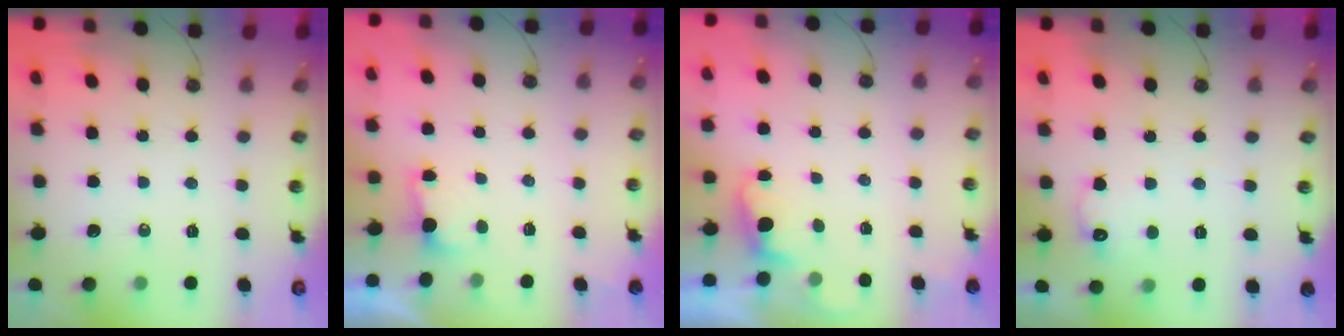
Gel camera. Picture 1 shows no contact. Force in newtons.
{"total": 2.2, "press": 2.0, "slide": 0.9}
{"total": 0.8, "press": 0.4, "slide": 0.7}
{"total": 9.7, "press": 9.7, "slide": 0.5}